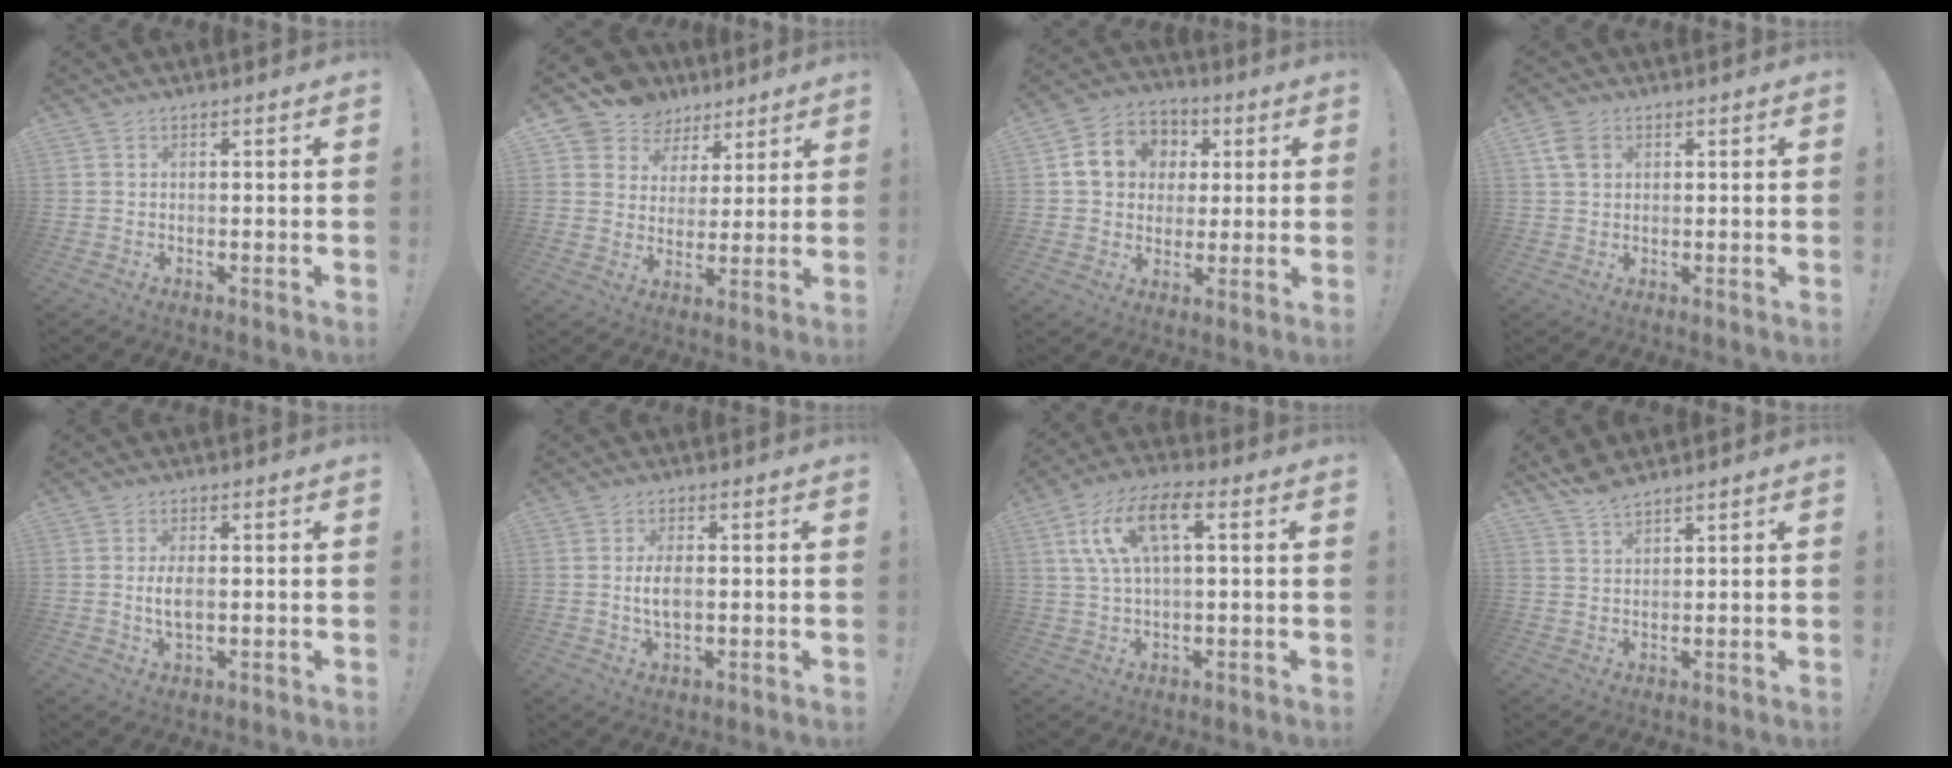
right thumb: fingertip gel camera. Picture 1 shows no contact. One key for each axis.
{"total": 9.1, "fx": 5.8, "fy": 6.9, "fz": 1.3, "tx": -0.027, "ty": -0.044, "tz": 0.117}
{"total": 12.2, "fx": 2.7, "fy": 10.8, "fz": 5.2, "tx": -0.071, "ty": 0.003, "tz": 0.059}
{"total": 4.7, "fx": 1.7, "fy": 3.4, "fz": 2.7, "tx": -0.038, "ty": 0.004, "tz": 0.034}
{"total": 4.6, "fx": 0.0, "fy": 2.3, "fz": 4.0, "tx": -0.072, "ty": -0.006, "tz": -0.005}
{"total": 4.8, "fx": 0.0, "fy": 2.3, "fz": 4.2, "tx": -0.076, "ty": -0.005, "tz": -0.006}
{"total": 12.6, "fx": 3.8, "fy": 5.3, "fz": 10.8, "tx": -0.204, "ty": 0.005, "tz": 0.068}
{"total": 4.3, "fx": 3.8, "fy": 0.9, "fz": 1.7, "tx": -0.038, "ty": -0.021, "tz": 0.073}